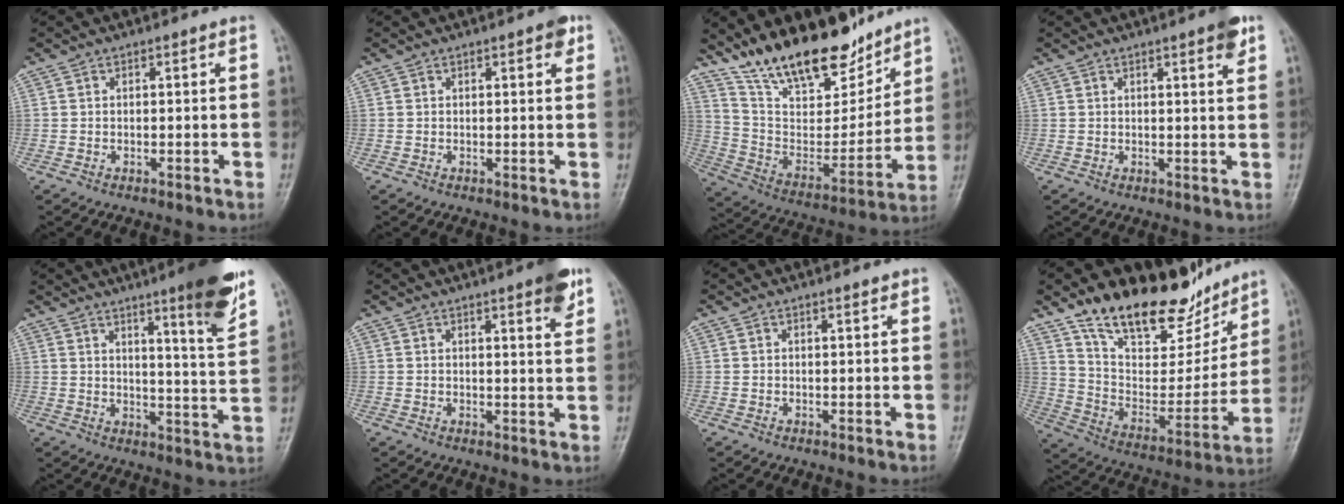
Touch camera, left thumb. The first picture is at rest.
{"total": 2.5, "force": [1.3, 0.8, 1.9], "torque": [-0.018, -0.002, 0.013]}
{"total": 21.7, "force": [16.9, 8.3, 10.7], "torque": [-0.142, -0.083, 0.296]}
{"total": 3.9, "force": [2.3, 0.6, 3.0], "torque": [-0.034, -0.010, 0.027]}
{"total": 12.6, "force": [7.9, 0.9, 9.7], "torque": [-0.122, -0.052, 0.112]}
{"total": 5.9, "force": [3.7, 1.0, 4.6], "torque": [-0.052, -0.018, 0.045]}
{"total": 0.9, "force": [0.7, 0.1, 0.5], "torque": [-0.008, -0.004, 0.011]}
{"total": 23.5, "force": [17.7, 10.1, 11.8], "torque": [-0.140, -0.079, 0.295]}